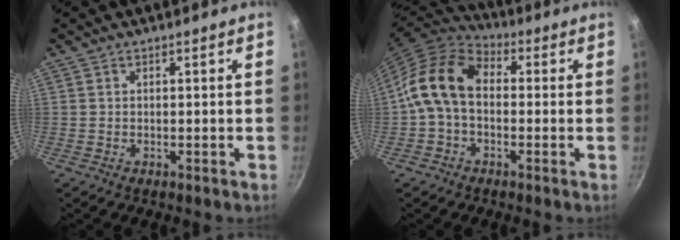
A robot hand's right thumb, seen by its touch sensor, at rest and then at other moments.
{"total": 12.5, "force": [-0.3, 8.5, 9.1], "torque": [-0.165, 0.031, -0.020]}